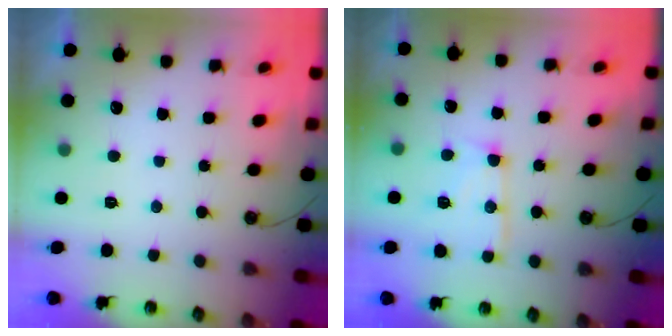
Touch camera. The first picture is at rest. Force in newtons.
{"total": 12.8, "press": 12.7, "slide": 1.1}